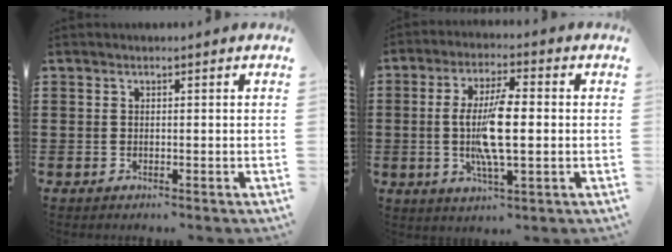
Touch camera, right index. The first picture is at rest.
{"total": 9.3, "force": [-0.4, 2.4, 8.9], "torque": [-0.185, -0.008, -0.014]}